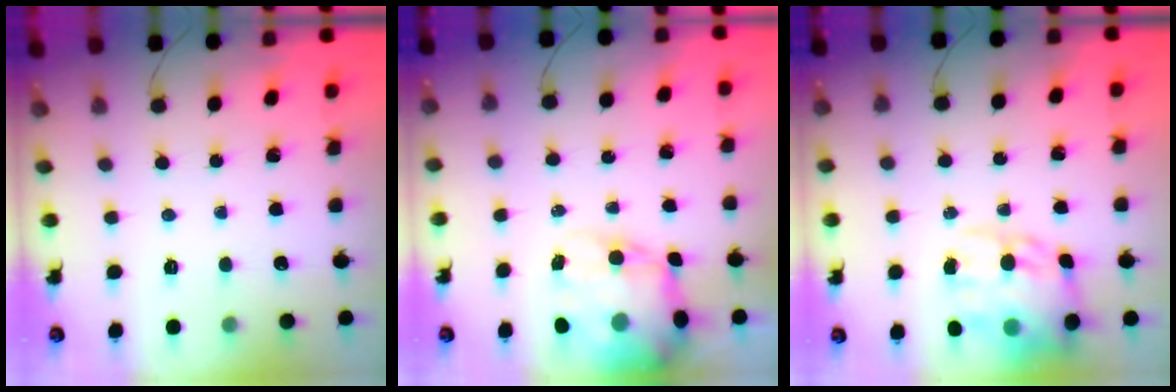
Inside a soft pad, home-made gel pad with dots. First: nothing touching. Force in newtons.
{"total": 13.1, "press": 12.6, "slide": 3.7}
{"total": 16.3, "press": 15.7, "slide": 4.5}